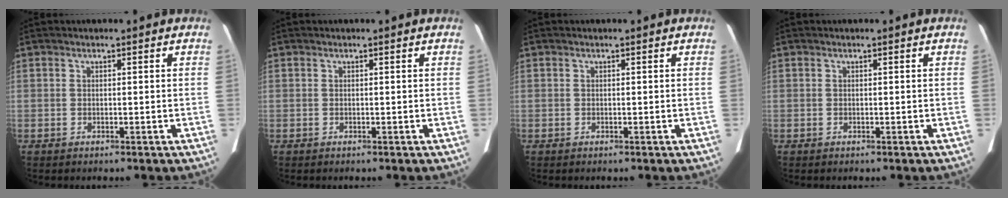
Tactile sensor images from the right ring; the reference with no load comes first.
{"total": 0.0}
{"total": 0.0}
{"total": 0.0}